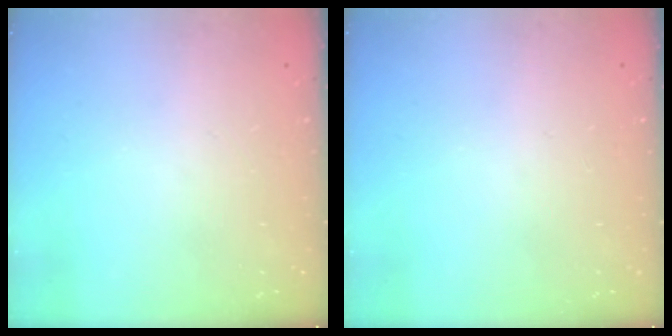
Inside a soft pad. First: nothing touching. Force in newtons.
{"total": 0.0}